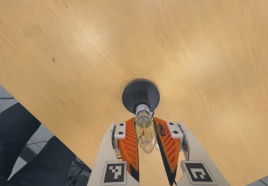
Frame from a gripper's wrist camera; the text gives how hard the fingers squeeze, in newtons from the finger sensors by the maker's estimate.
{"total": 12.9, "left": 12.0, "right": 13.8}